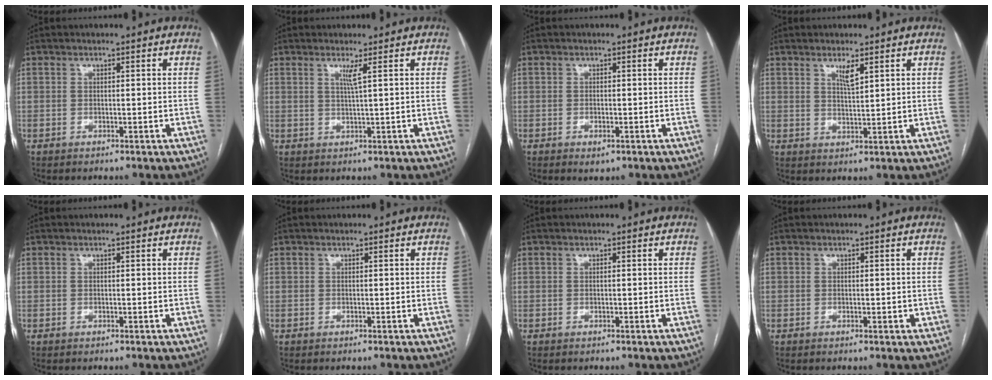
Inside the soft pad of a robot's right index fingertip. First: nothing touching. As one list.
[{"total": 1.9, "force": [0.8, -0.7, 1.5], "torque": [-0.036, -0.008, 0.019]}, {"total": 1.5, "force": [-0.8, 0.7, 1.1], "torque": [-0.017, -0.002, -0.005]}, {"total": 2.7, "force": [1.7, 0.2, 2.1], "torque": [-0.043, -0.006, 0.033]}, {"total": 0.0}, {"total": 0.0}, {"total": 0.0}, {"total": 0.9, "force": [-0.2, 0.4, 0.9], "torque": [-0.010, 0.000, 0.000]}]